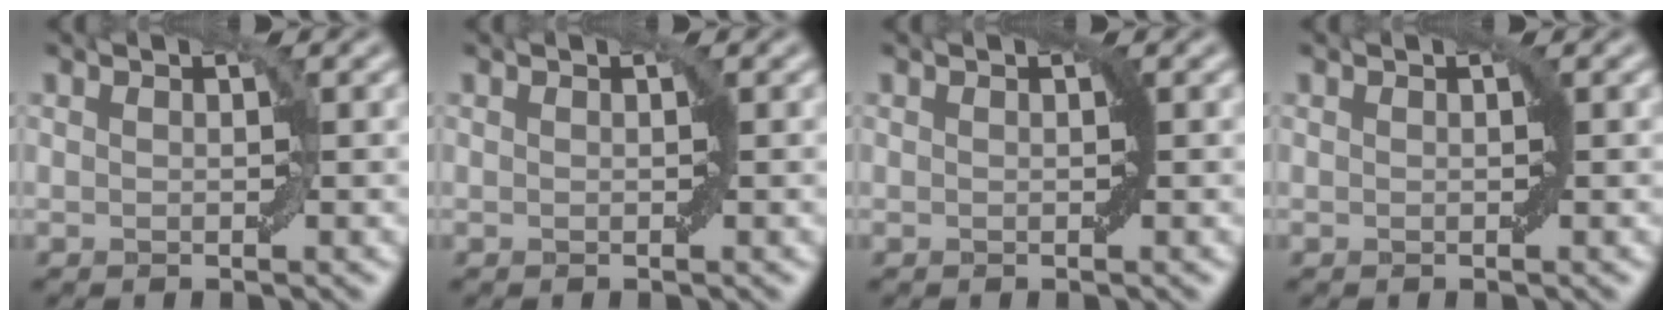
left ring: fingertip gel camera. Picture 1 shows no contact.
{"total": 0.0}
{"total": 0.0}
{"total": 0.0}